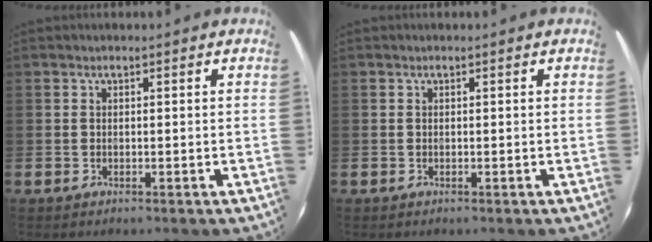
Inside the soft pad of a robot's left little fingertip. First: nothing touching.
{"total": 0.0}